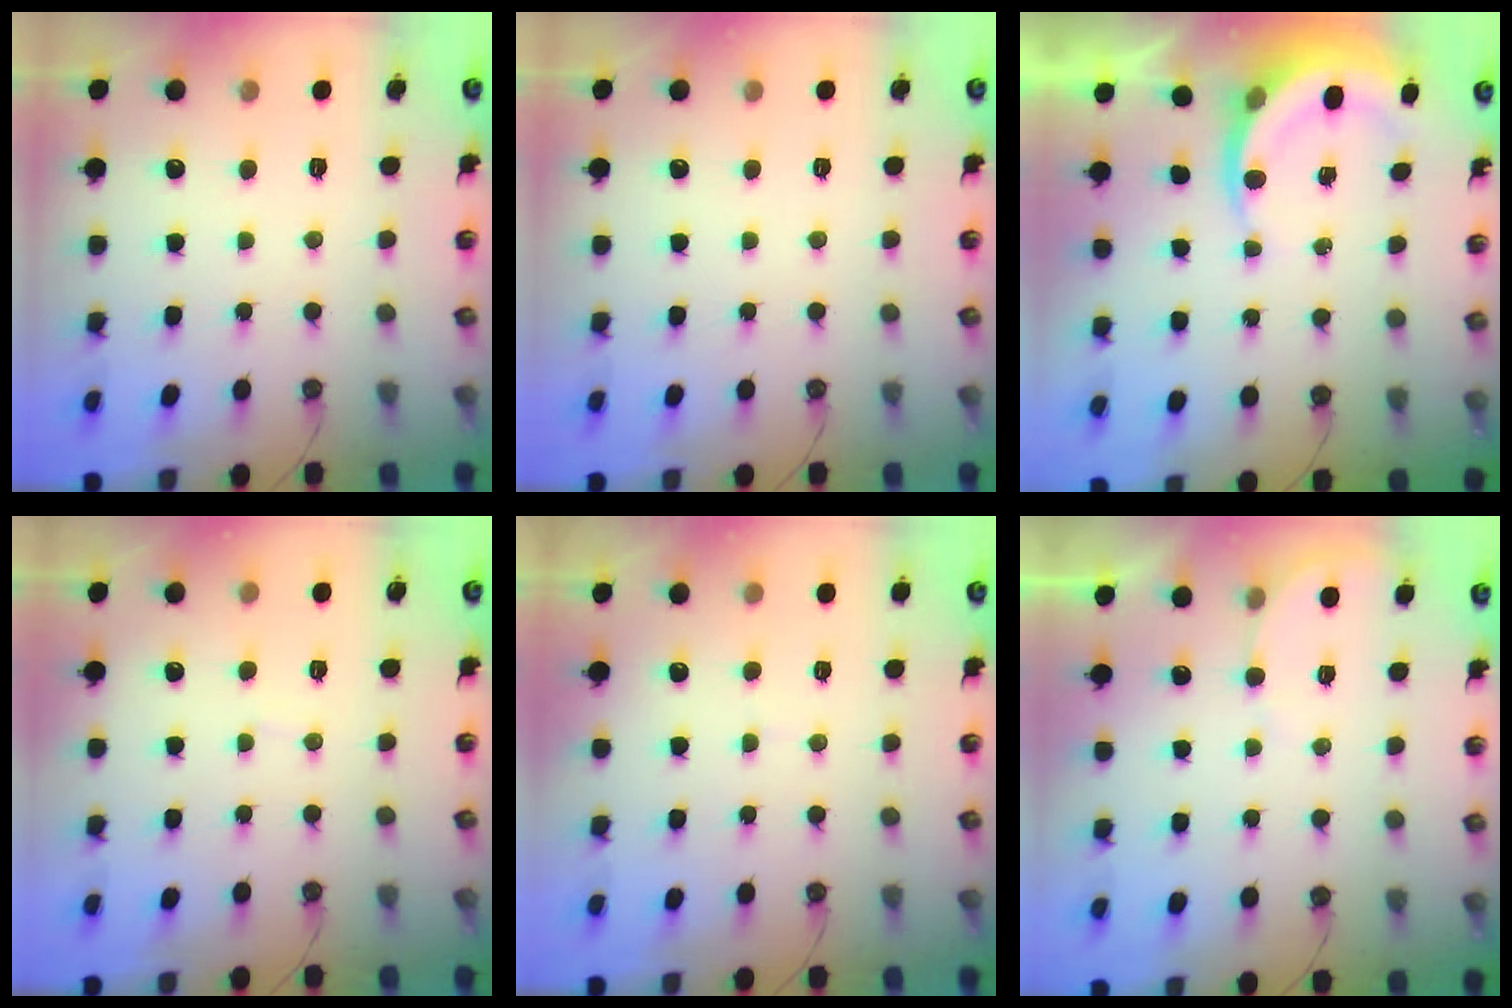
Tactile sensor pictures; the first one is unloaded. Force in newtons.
{"total": 0.0}
{"total": 5.3, "press": 5.3, "slide": 0.6}
{"total": 2.6, "press": 2.6, "slide": 0.3}
{"total": 2.2, "press": 2.1, "slide": 0.8}
{"total": 2.8, "press": 2.8, "slide": 0.3}